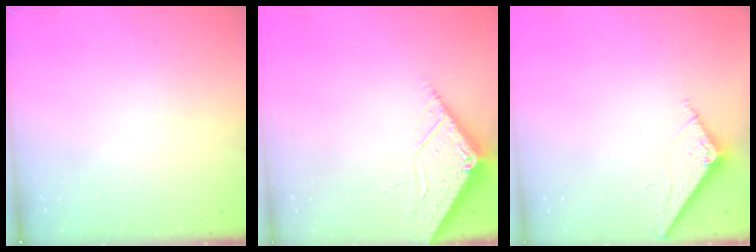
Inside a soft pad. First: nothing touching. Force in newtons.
{"total": 4.0, "press": 3.9, "slide": 0.4}
{"total": 5.4, "press": 5.4, "slide": 0.1}